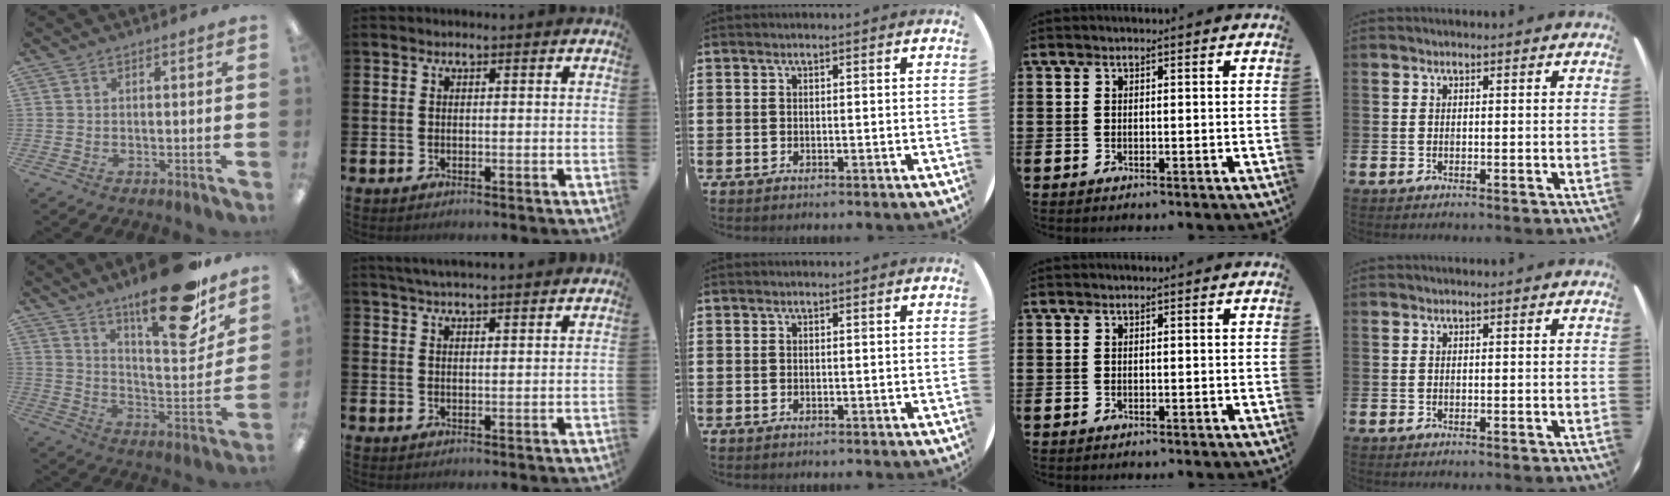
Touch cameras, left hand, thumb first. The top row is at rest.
{"thumb": {"total": 23.3, "force": [17.5, 6.2, 14.1], "torque": [-0.203, -0.120, 0.281]}, "index": {"total": 3.8, "force": [3.8, 0.0, 0.7], "torque": [-0.021, -0.011, 0.069]}}